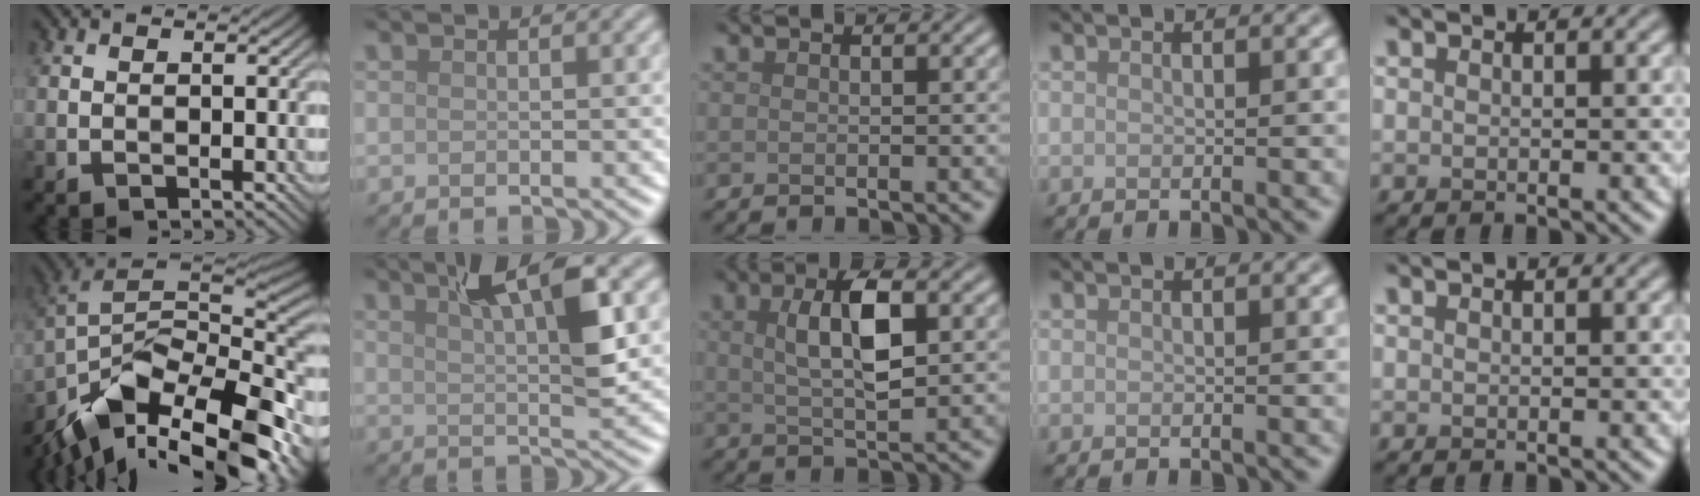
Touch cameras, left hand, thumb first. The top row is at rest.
{"thumb": {"total": 15.8, "force": [-9.2, 7.4, 10.5], "torque": [-0.224, -0.009, -0.161]}, "index": {"total": 6.6, "force": [2.9, 1.5, 5.7], "torque": [-0.089, 0.006, 0.045]}, "middle": {"total": 5.1, "force": [1.3, 1.7, 4.6], "torque": [-0.089, 0.006, 0.023]}}